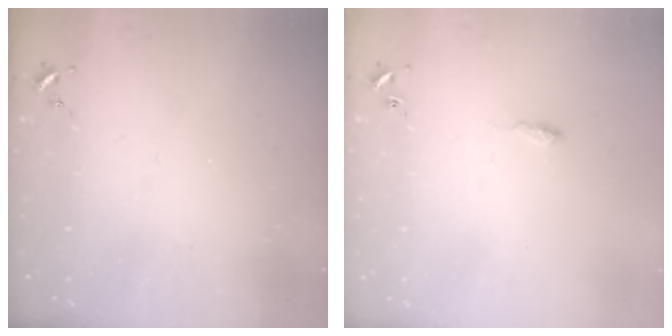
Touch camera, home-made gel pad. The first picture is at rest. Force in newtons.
{"total": 4.1, "press": 4.1, "slide": 0.6}